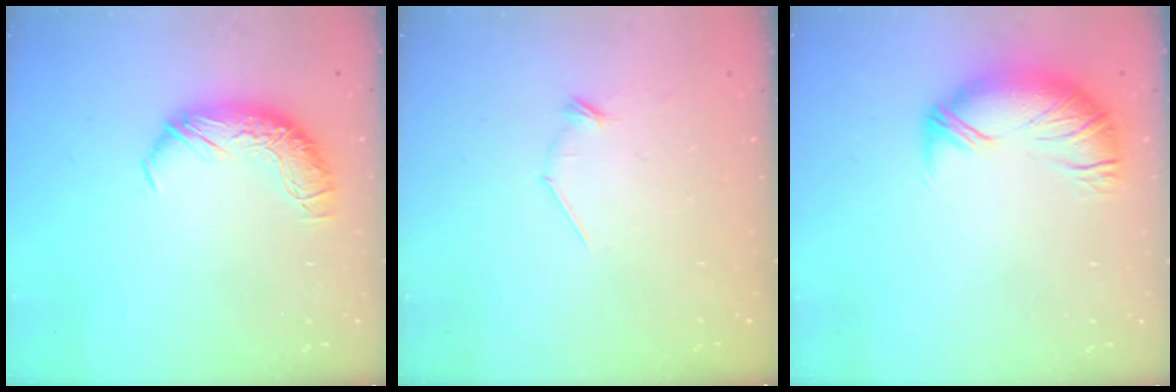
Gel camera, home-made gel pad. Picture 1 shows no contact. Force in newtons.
{"total": 7.8, "press": 7.8, "slide": 0.5}
{"total": 3.2, "press": 1.5, "slide": 2.8}